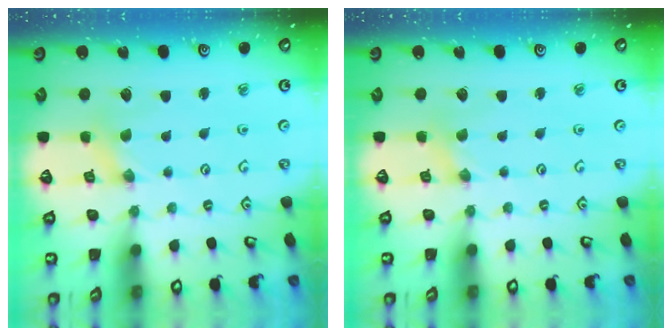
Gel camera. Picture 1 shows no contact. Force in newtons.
{"total": 0.0}